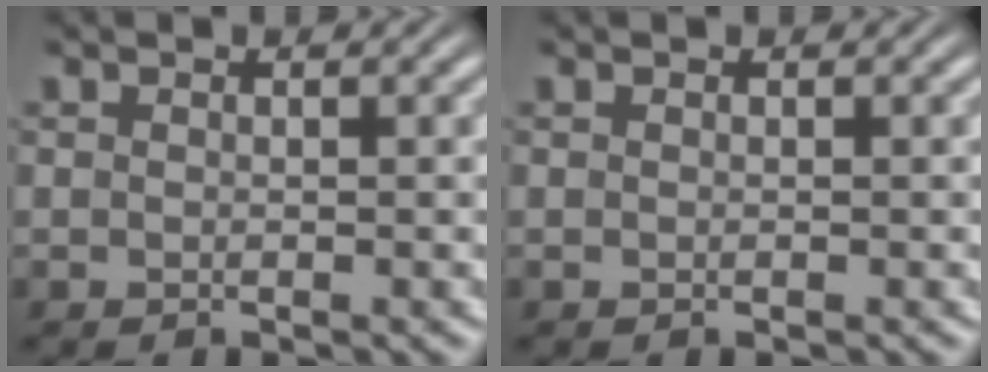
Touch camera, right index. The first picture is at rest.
{"total": 0.0}